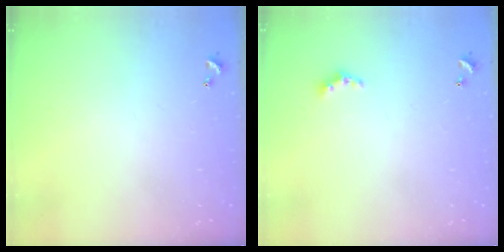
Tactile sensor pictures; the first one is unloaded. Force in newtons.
{"total": 2.8, "press": 2.7, "slide": 0.6}